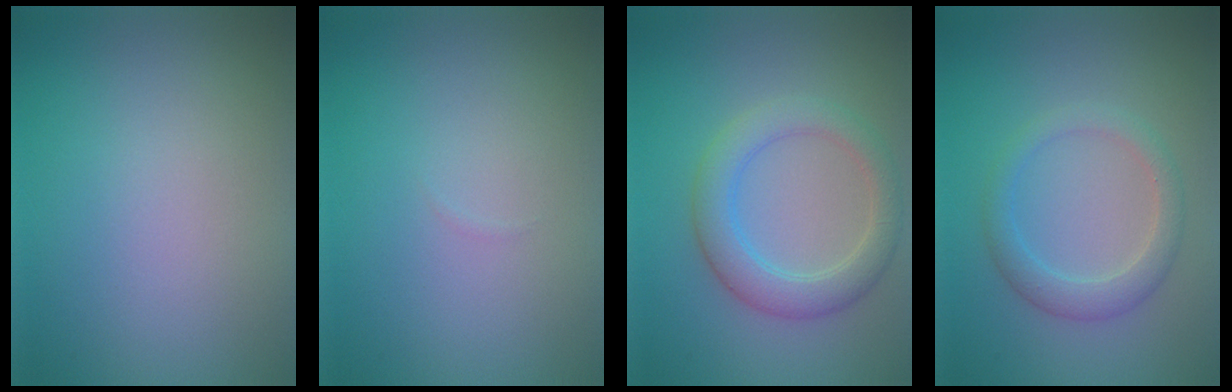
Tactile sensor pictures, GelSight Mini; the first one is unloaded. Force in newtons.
{"total": 0.0}
{"total": 4.0, "press": 4.0, "slide": 0.1}
{"total": 2.6, "press": 2.6, "slide": 0.1}